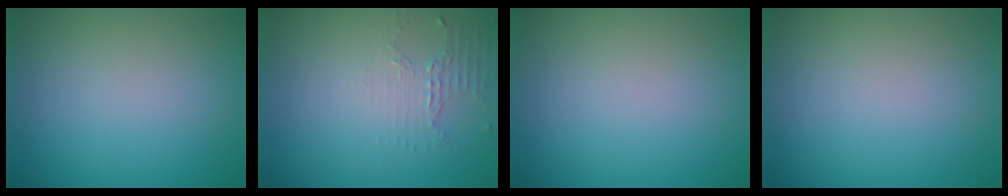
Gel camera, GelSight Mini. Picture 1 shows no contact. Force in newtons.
{"total": 2.1, "press": 1.5, "slide": 1.4}
{"total": 0.0}
{"total": 0.0}